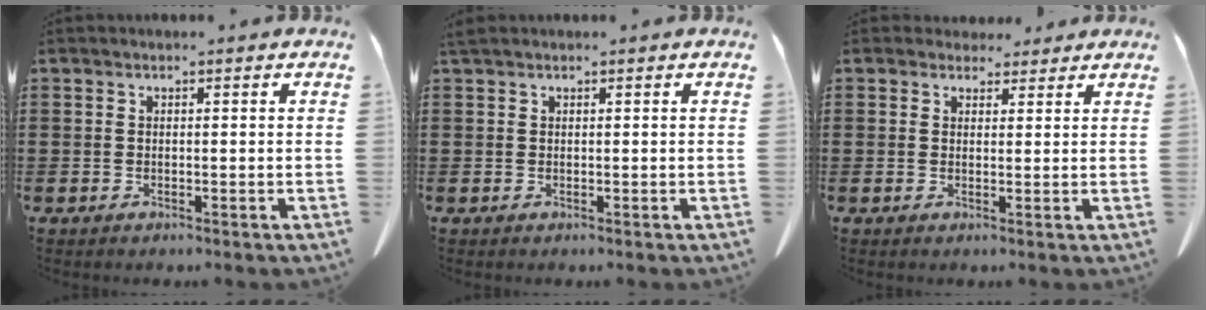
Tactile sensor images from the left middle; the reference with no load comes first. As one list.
[{"total": 0.6, "force": [0.5, 0.1, 0.3], "torque": [-0.007, 0.001, 0.010]}, {"total": 2.8, "force": [2.4, 1.4, 0.5], "torque": [-0.008, 0.001, 0.044]}]